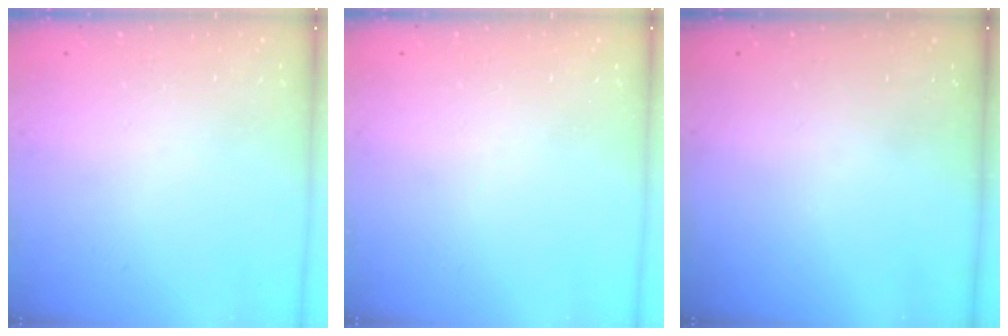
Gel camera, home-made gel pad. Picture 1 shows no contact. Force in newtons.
{"total": 0.0}
{"total": 0.0}